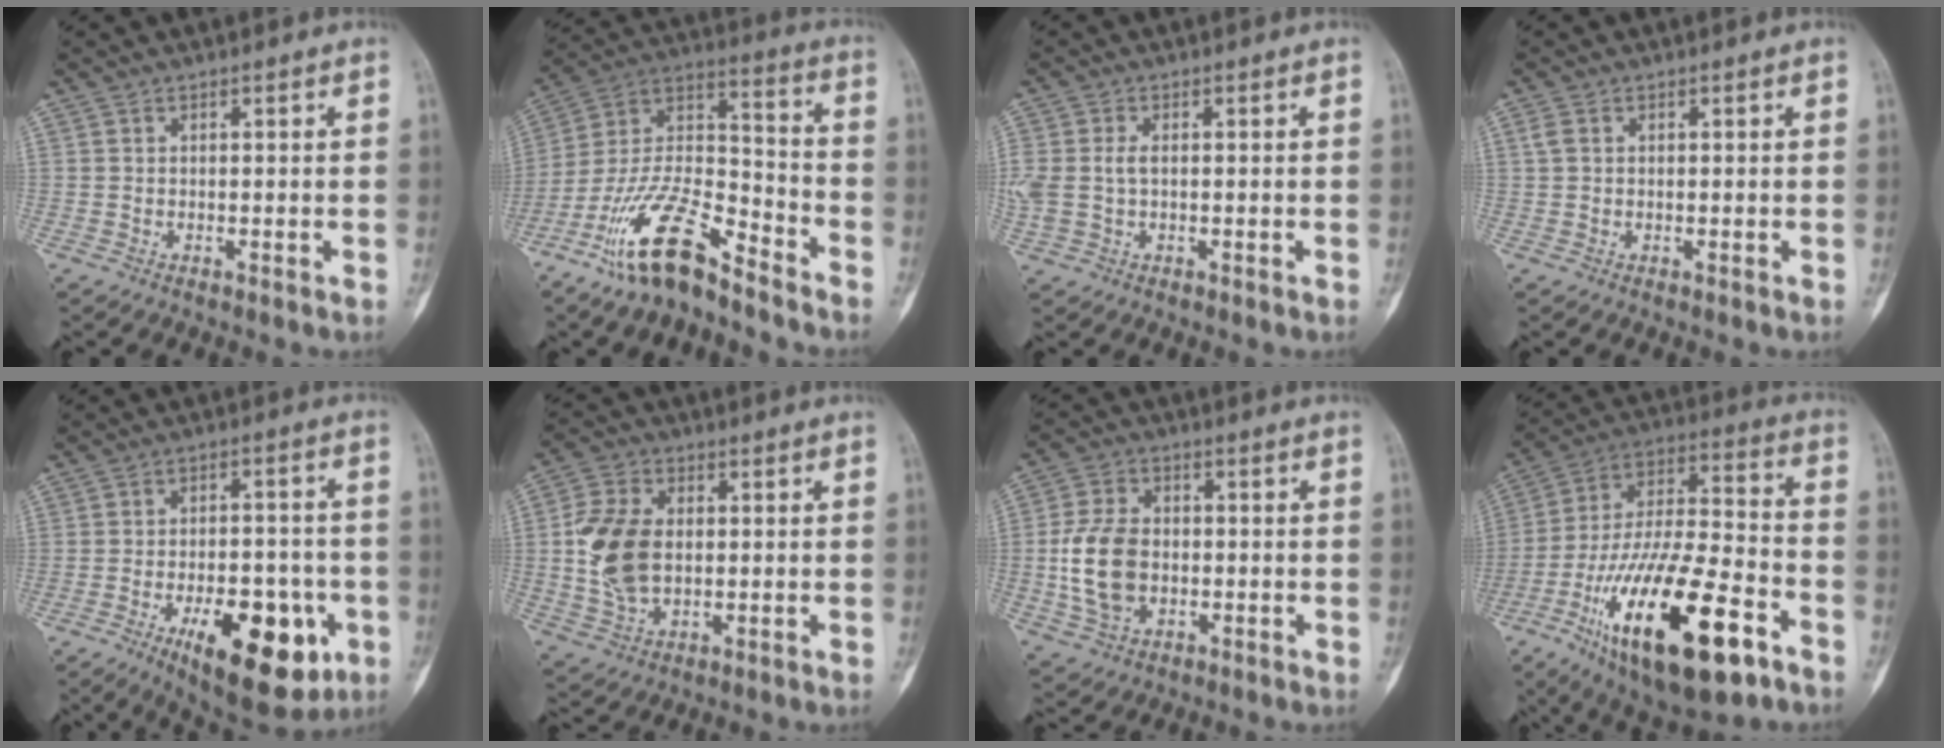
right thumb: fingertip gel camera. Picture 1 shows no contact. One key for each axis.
{"total": 17.5, "fx": -12.4, "fy": 5.6, "fz": 11.0, "tx": -0.201, "ty": 0.082, "tz": -0.232}
{"total": 5.7, "fx": 0.0, "fy": 3.7, "fz": 4.4, "tx": -0.122, "ty": 0.012, "tz": 0.004}
{"total": 1.5, "fx": 0.4, "fy": 1.1, "fz": 1.0, "tx": -0.026, "ty": 0.006, "tz": 0.009}
{"total": 19.0, "fx": -7.7, "fy": 8.6, "fz": 15.1, "tx": -0.179, "ty": 0.022, "tz": -0.098}
{"total": 12.3, "fx": 0.4, "fy": 8.1, "fz": 9.3, "tx": -0.178, "ty": 0.006, "tz": 0.011}
{"total": 11.6, "fx": -1.3, "fy": 8.1, "fz": 8.2, "tx": -0.151, "ty": 0.012, "tz": -0.024}
{"total": 28.8, "fx": -13.3, "fy": 10.3, "fz": 23.3, "tx": -0.436, "ty": 0.055, "tz": -0.219}